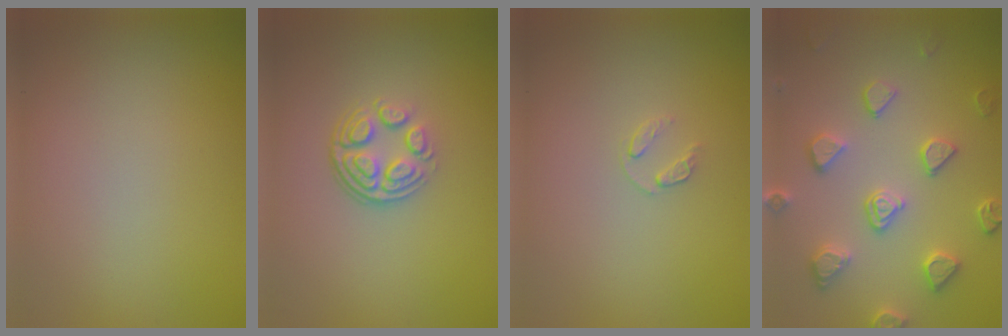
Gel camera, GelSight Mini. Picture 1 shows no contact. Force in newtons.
{"total": 4.0, "press": 2.8, "slide": 2.9}
{"total": 0.8, "press": 0.5, "slide": 0.6}
{"total": 4.1, "press": 4.0, "slide": 0.6}